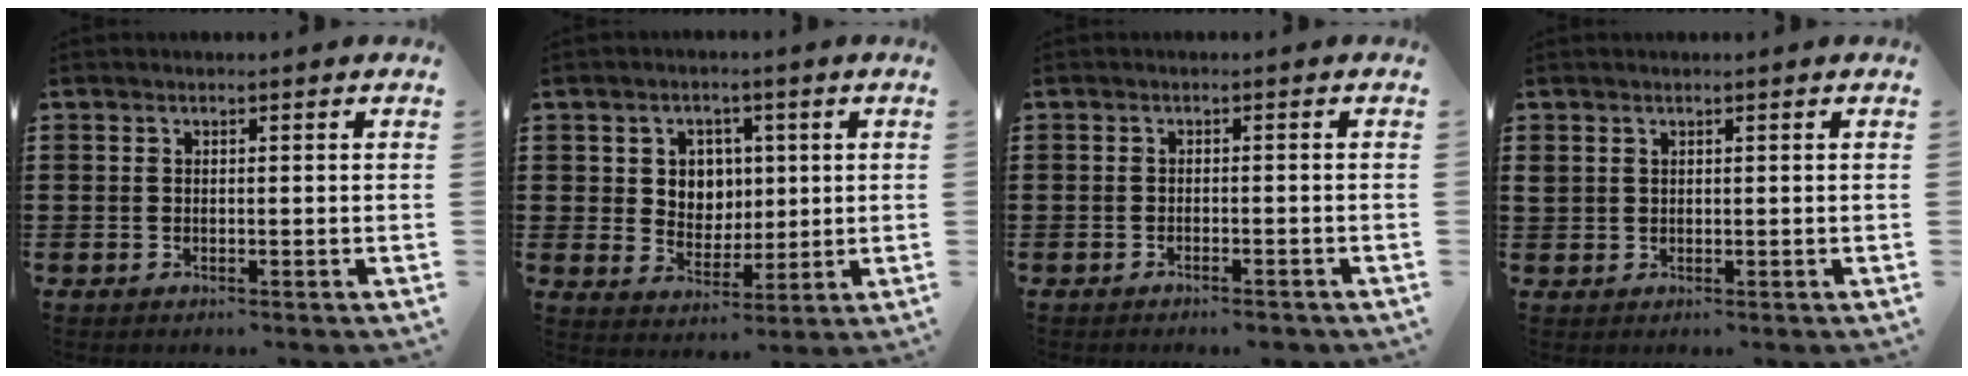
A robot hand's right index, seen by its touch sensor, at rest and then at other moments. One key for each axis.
{"total": 4.9, "fx": 1.4, "fy": 4.6, "fz": 1.1, "tx": -0.038, "ty": 0.011, "tz": 0.023}
{"total": 1.3, "fx": -1.2, "fy": -0.1, "fz": 0.4, "tx": -0.009, "ty": 0.000, "tz": -0.024}
{"total": 0.9, "fx": 0.6, "fy": 0.7, "fz": 0.2, "tx": -0.005, "ty": 0.002, "tz": 0.012}